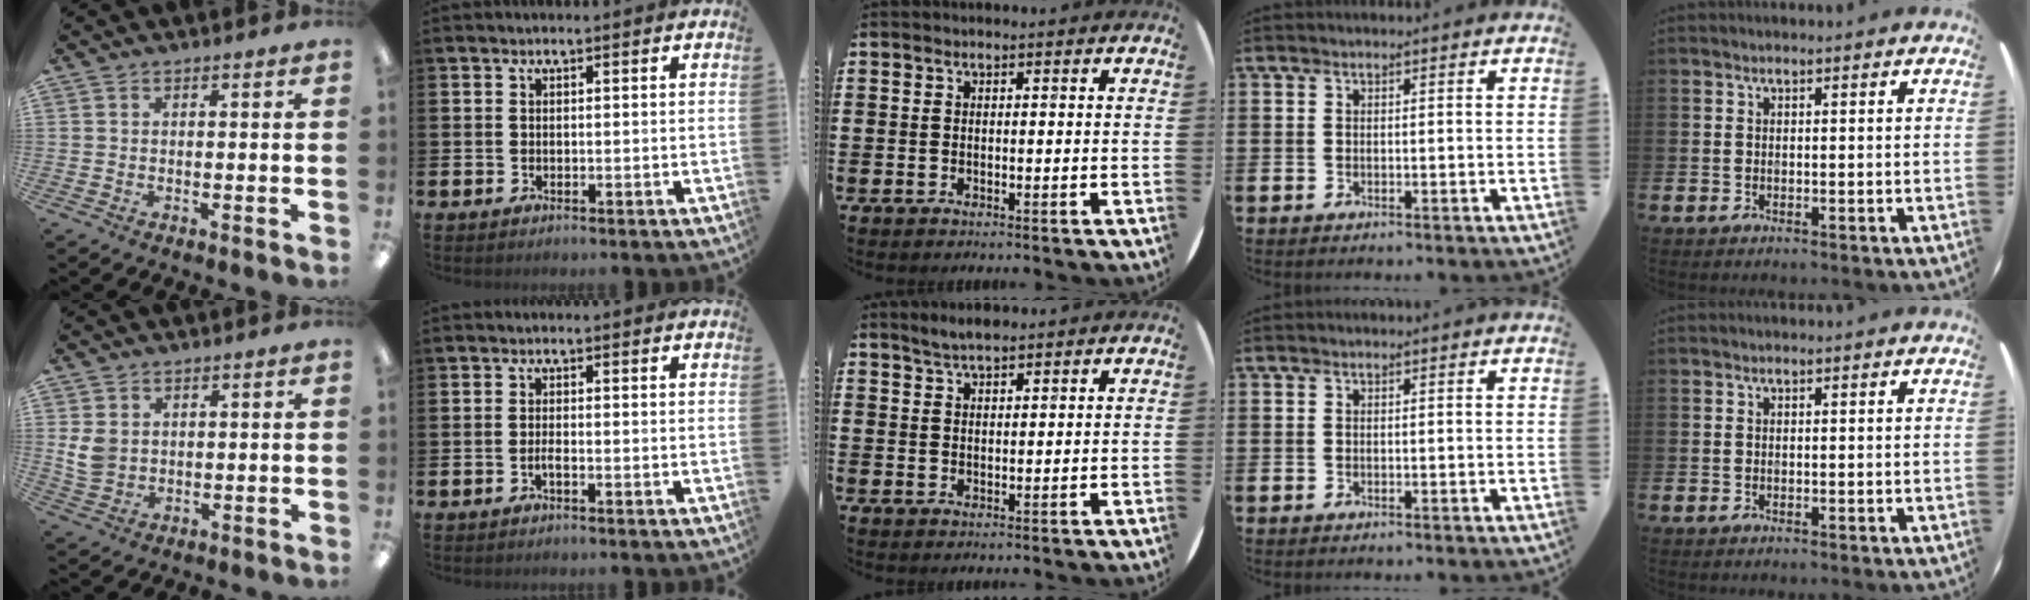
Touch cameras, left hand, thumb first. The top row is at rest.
{"thumb": {"total": 5.1, "force": [1.5, 4.1, 2.6], "torque": [-0.052, 0.002, 0.029]}, "index": {"total": 1.0, "force": [-0.6, 0.1, 0.8], "torque": [-0.021, -0.002, -0.009]}, "middle": {"total": 2.6, "force": [2.4, 0.4, 0.8], "torque": [-0.019, 0.003, 0.045]}}